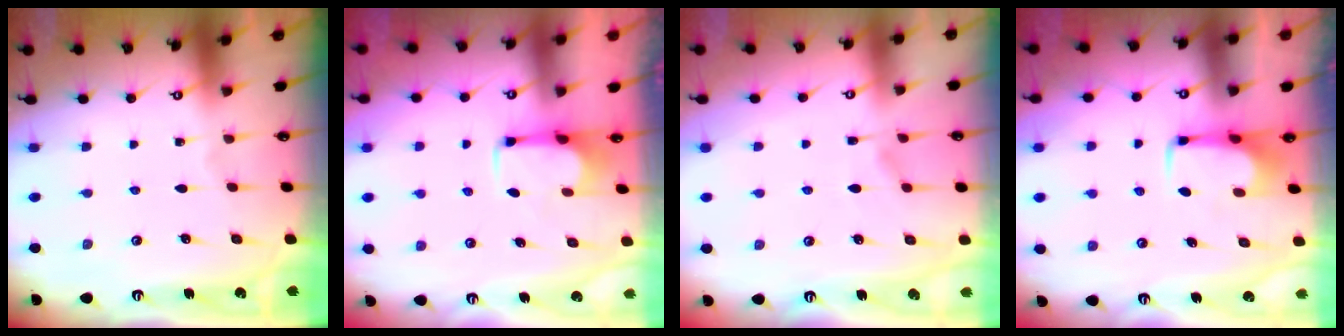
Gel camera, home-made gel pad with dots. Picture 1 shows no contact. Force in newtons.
{"total": 2.8, "press": 2.7, "slide": 0.9}
{"total": 1.2, "press": 0.1, "slide": 1.2}
{"total": 1.7, "press": 1.6, "slide": 0.5}